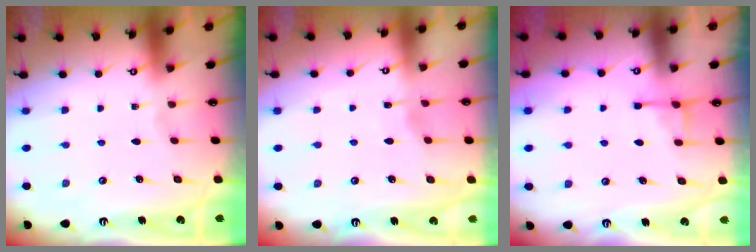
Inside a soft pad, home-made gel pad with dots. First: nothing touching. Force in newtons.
{"total": 2.6, "press": 2.6, "slide": 0.3}
{"total": 4.1, "press": 4.1, "slide": 0.7}